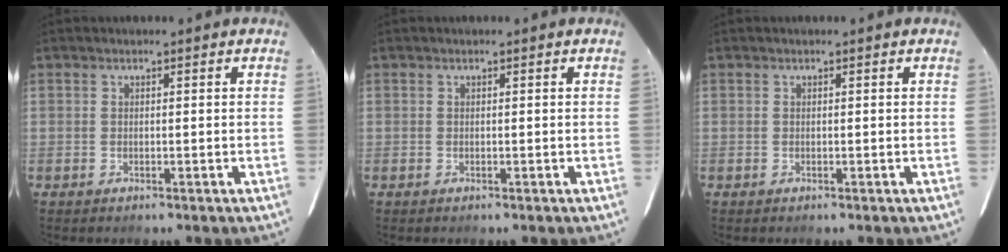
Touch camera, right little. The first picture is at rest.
{"total": 0.0}
{"total": 0.0}